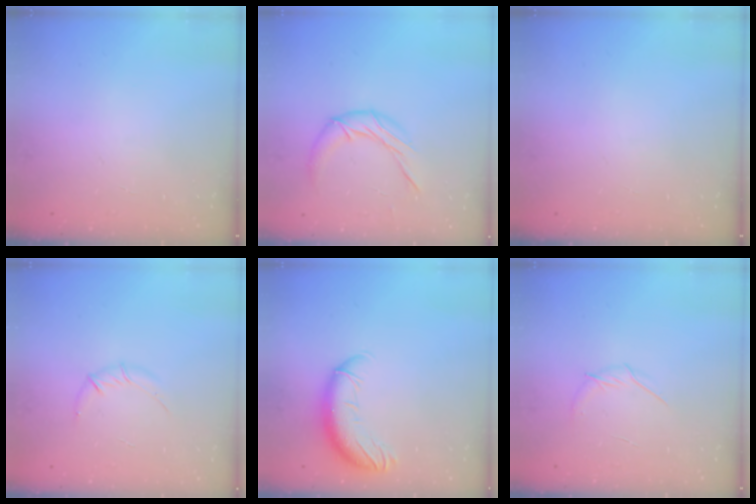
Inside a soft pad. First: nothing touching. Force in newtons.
{"total": 10.8, "press": 10.8, "slide": 0.4}
{"total": 0.0}
{"total": 5.8, "press": 5.7, "slide": 1.3}
{"total": 10.8, "press": 10.6, "slide": 2.3}
{"total": 5.4, "press": 5.2, "slide": 1.4}